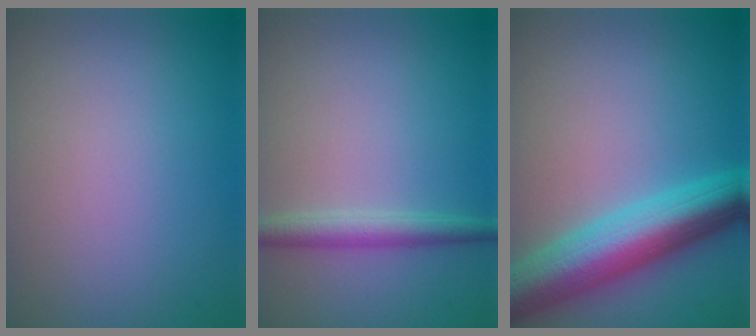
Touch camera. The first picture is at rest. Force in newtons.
{"total": 2.4, "press": 2.4, "slide": 0.0}
{"total": 8.6, "press": 8.6, "slide": 0.5}